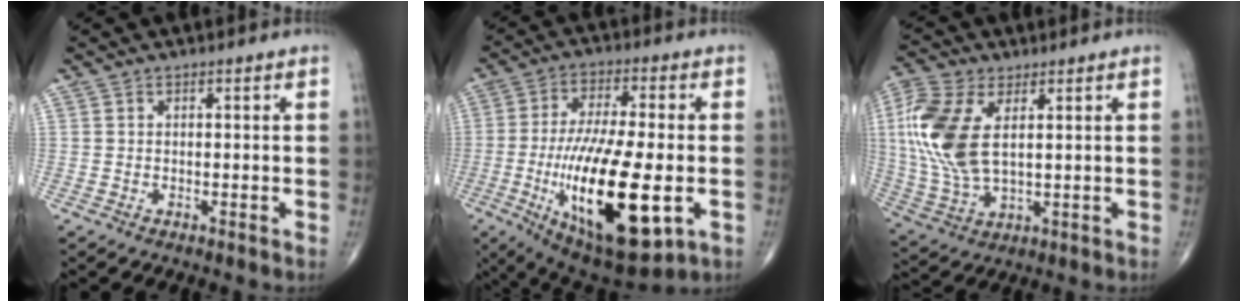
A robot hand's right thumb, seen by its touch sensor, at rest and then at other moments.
{"total": 23.6, "force": [-5.4, 8.0, 21.6], "torque": [-0.414, -0.021, -0.074]}
{"total": 15.3, "force": [3.4, 8.0, 12.6], "torque": [-0.296, -0.004, 0.071]}